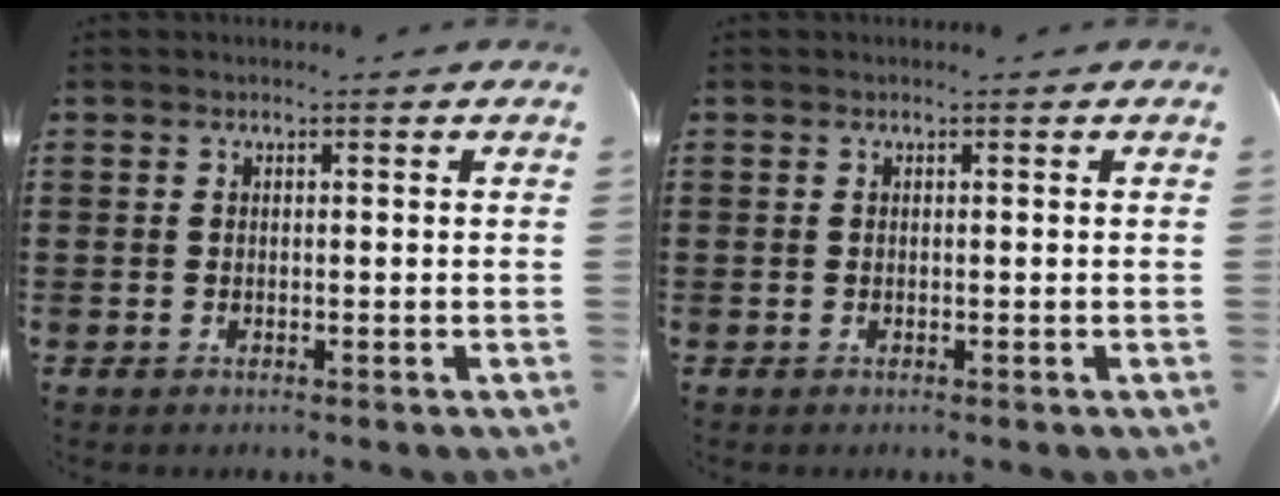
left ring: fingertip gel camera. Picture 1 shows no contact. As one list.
[{"total": 0.0}]